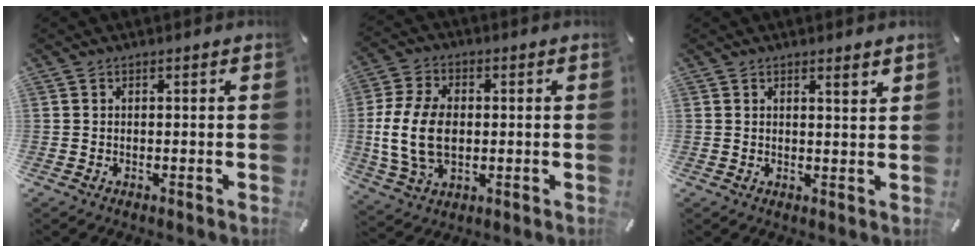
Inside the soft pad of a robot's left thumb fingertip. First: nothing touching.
{"total": 13.7, "force": [-0.6, 9.6, 9.8], "torque": [-0.214, 0.005, -0.009]}
{"total": 2.0, "force": [1.7, 0.2, 1.1], "torque": [-0.014, -0.008, 0.028]}